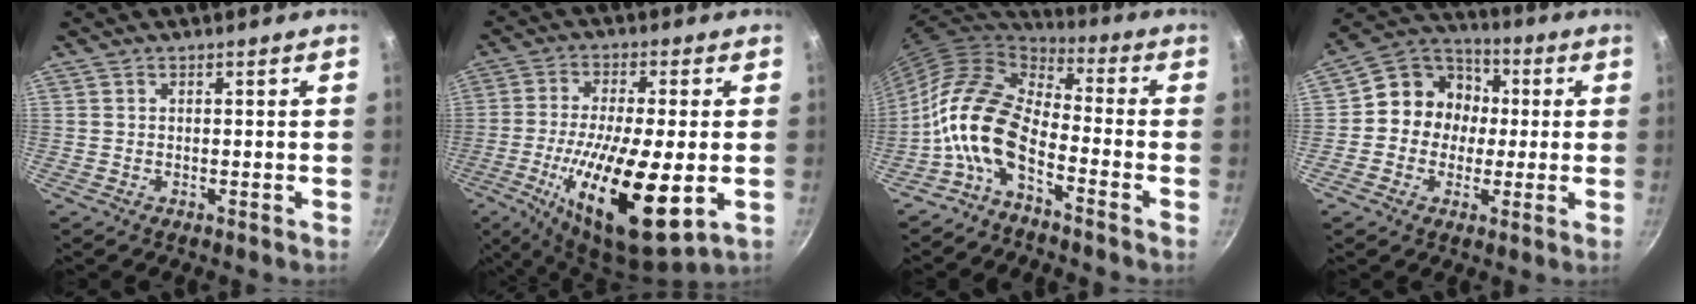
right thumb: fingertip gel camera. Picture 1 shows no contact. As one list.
[{"total": 19.3, "force": [-4.4, 5.8, 17.8], "torque": [-0.322, -0.002, -0.080]}, {"total": 14.2, "force": [-6.0, 7.5, 10.5], "torque": [-0.195, 0.058, -0.136]}, {"total": 11.5, "force": [0.2, 10.4, 5.0], "torque": [-0.036, 0.025, -0.016]}]